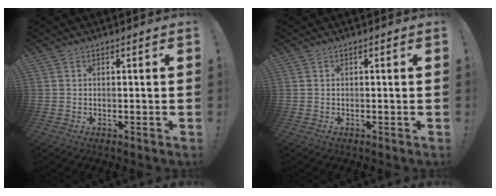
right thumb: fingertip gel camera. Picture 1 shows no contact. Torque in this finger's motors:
{"motor_torque": [-0.02, 0.02, 0.01, -0.02, 0.03]}